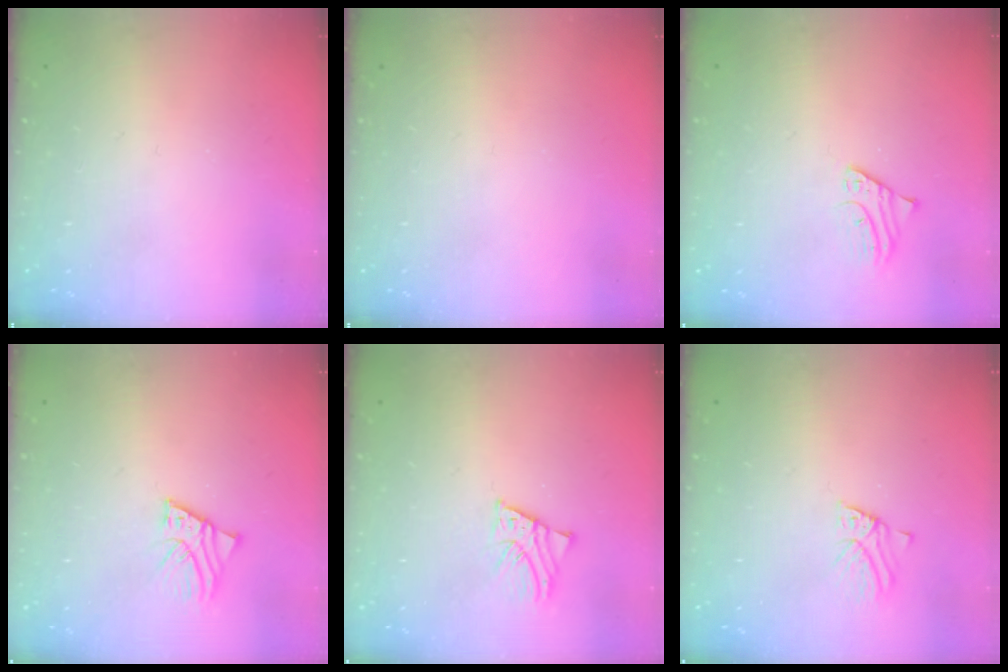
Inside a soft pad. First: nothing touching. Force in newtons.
{"total": 0.0}
{"total": 1.8, "press": 1.8, "slide": 0.2}
{"total": 3.0, "press": 3.0, "slide": 0.2}
{"total": 2.3, "press": 2.3, "slide": 0.2}
{"total": 2.7, "press": 2.7, "slide": 0.2}